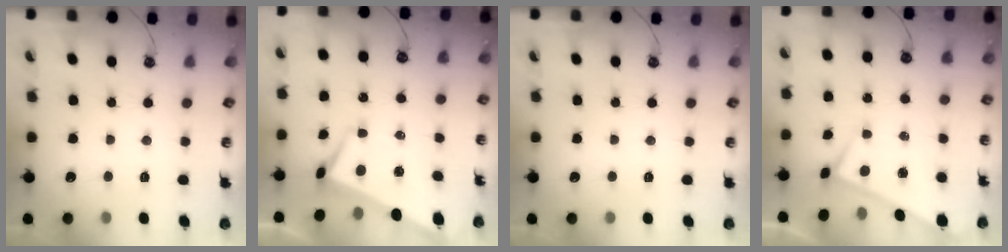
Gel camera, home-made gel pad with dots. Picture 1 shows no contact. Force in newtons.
{"total": 4.7, "press": 4.6, "slide": 0.8}
{"total": 0.0}
{"total": 0.0}